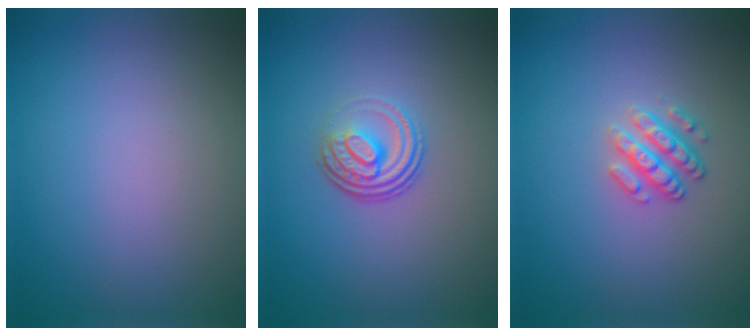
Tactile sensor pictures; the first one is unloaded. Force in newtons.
{"total": 3.6, "press": 2.4, "slide": 2.7}
{"total": 2.5, "press": 2.3, "slide": 0.9}